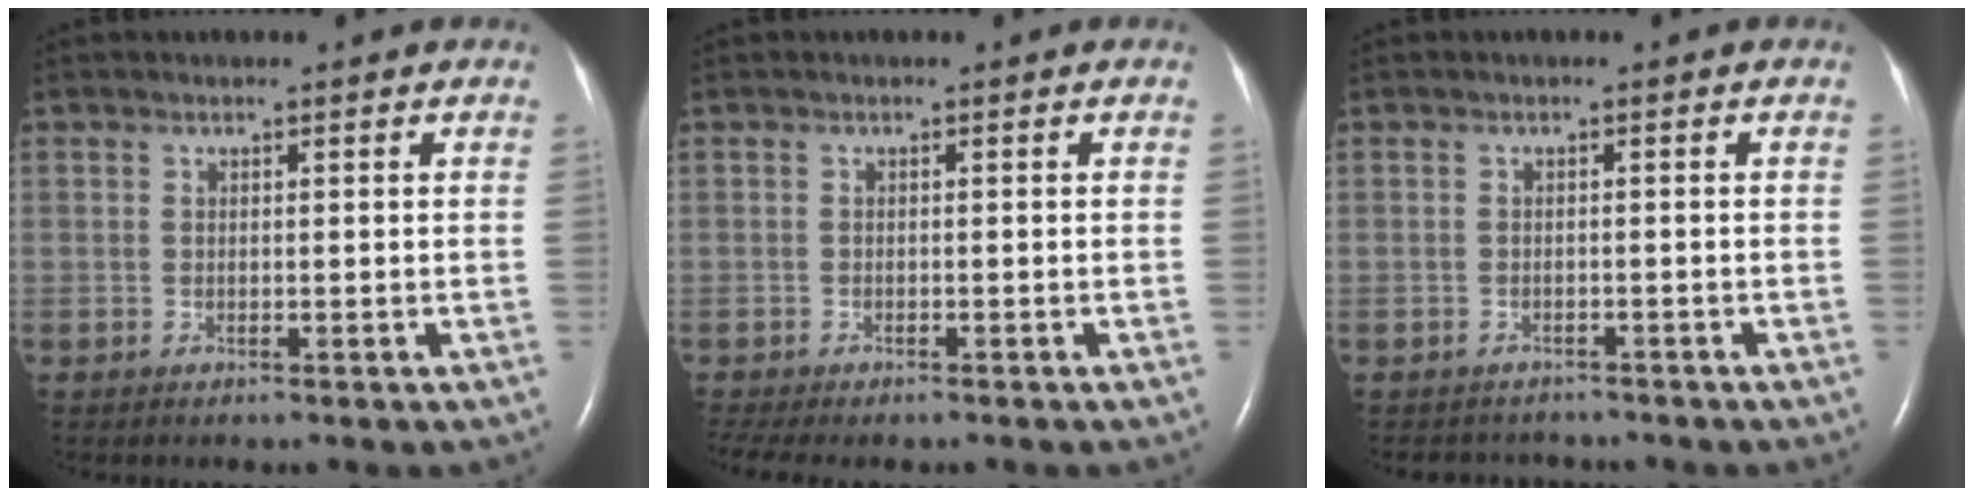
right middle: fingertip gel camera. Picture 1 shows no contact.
{"total": 6.0, "force": [-5.1, 1.5, 2.9], "torque": [-0.047, -0.004, -0.071]}
{"total": 3.2, "force": [-3.0, 1.1, -0.2], "torque": [0.000, -0.001, -0.040]}